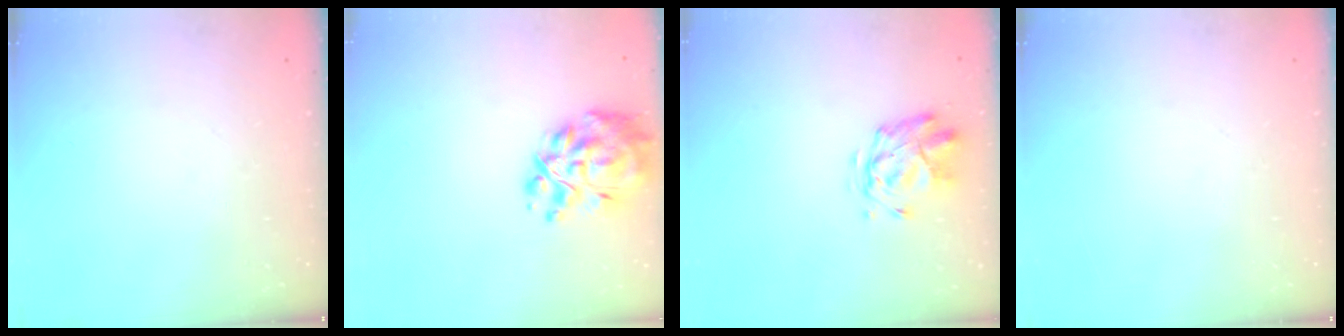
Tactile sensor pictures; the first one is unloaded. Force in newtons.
{"total": 12.6, "press": 12.0, "slide": 4.0}
{"total": 2.9, "press": 2.5, "slide": 1.4}
{"total": 0.0}